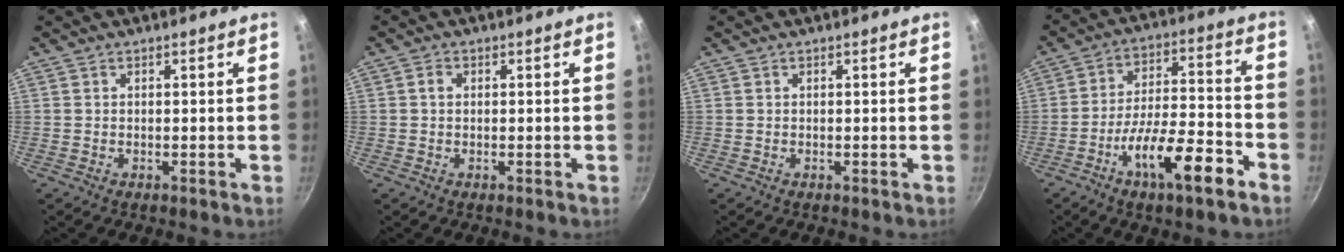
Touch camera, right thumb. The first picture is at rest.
{"total": 1.3, "force": [0.1, 1.1, 0.8], "torque": [-0.014, 0.004, 0.001]}
{"total": 0.0}
{"total": 14.2, "force": [-7.5, 4.0, 11.5], "torque": [-0.175, 0.050, -0.124]}